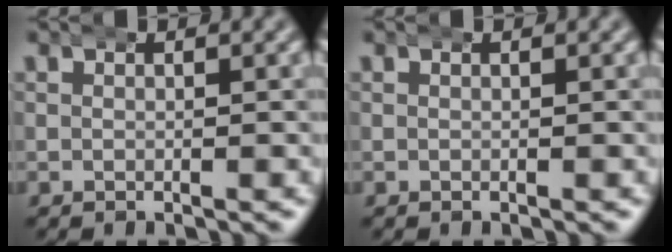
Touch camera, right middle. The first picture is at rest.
{"total": 0.0}